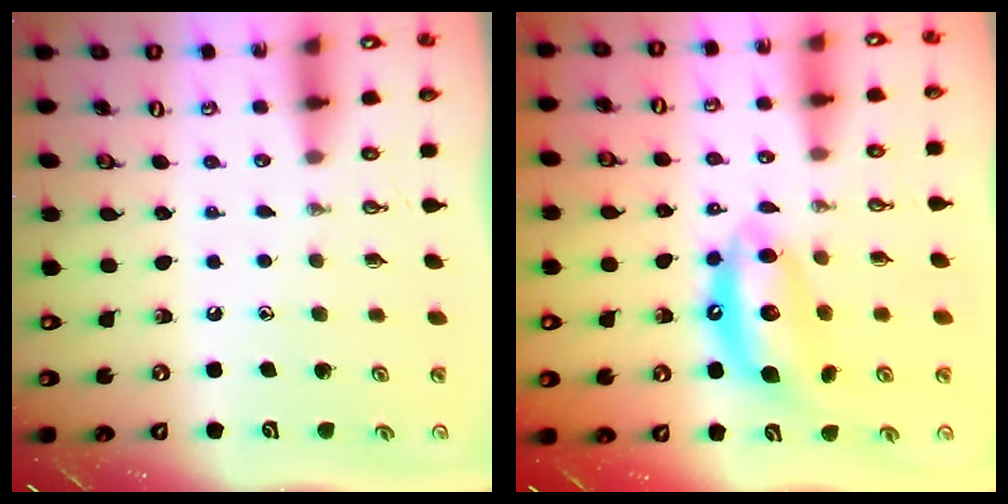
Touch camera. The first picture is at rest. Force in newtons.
{"total": 10.9, "press": 10.8, "slide": 1.0}